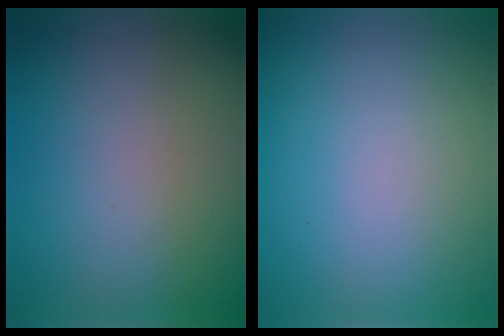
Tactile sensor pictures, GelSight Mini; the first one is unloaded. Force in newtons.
{"total": 0.0}